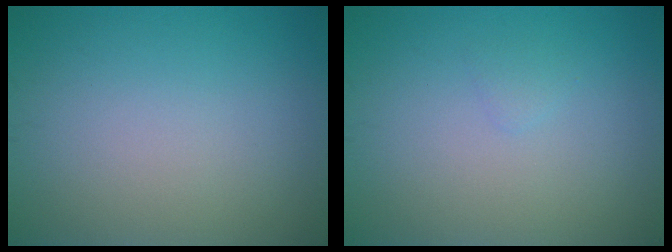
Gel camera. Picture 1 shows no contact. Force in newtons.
{"total": 0.5, "press": 0.5, "slide": 0.1}